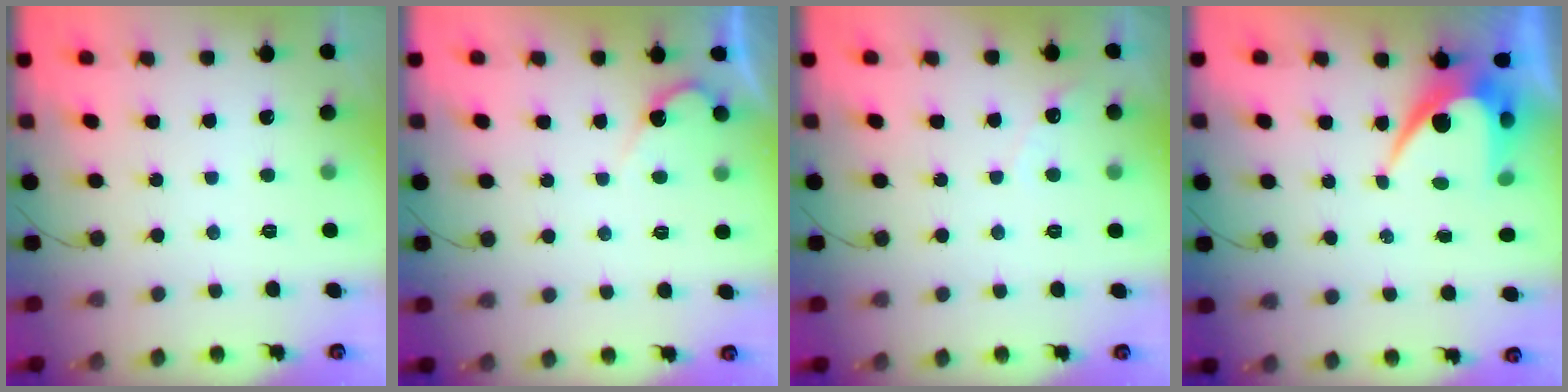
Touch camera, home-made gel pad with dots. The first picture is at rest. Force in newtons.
{"total": 3.9, "press": 3.9, "slide": 0.2}
{"total": 2.9, "press": 2.9, "slide": 0.2}
{"total": 8.7, "press": 8.7, "slide": 0.4}